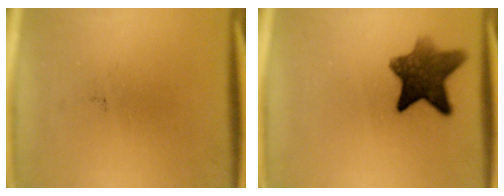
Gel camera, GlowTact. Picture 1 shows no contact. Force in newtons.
{"total": 9.4}